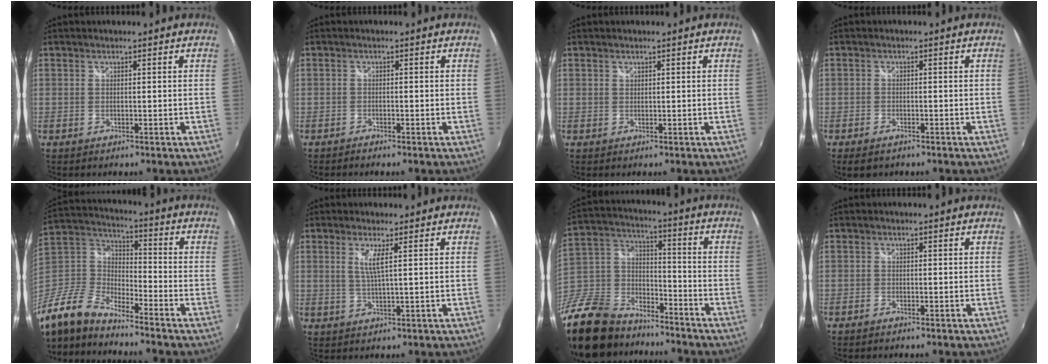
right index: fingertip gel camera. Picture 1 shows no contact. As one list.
[{"total": 1.2, "force": [-1.1, 0.3, 0.3], "torque": [-0.016, -0.002, -0.021]}, {"total": 0.6, "force": [0.6, 0.1, -0.1], "torque": [0.005, 0.004, 0.011]}, {"total": 3.4, "force": [-2.4, 1.6, 1.7], "torque": [-0.042, -0.011, -0.043]}, {"total": 14.0, "force": [-10.7, 5.1, 7.4], "torque": [-0.177, -0.004, -0.224]}, {"total": 3.1, "force": [1.1, -0.3, 2.9], "torque": [-0.058, -0.006, 0.020]}, {"total": 26.1, "force": [-18.8, 13.9, 11.6], "torque": [-0.302, 0.016, -0.319]}, {"total": 1.0, "force": [-0.8, 0.4, 0.3], "torque": [-0.009, -0.002, -0.017]}]